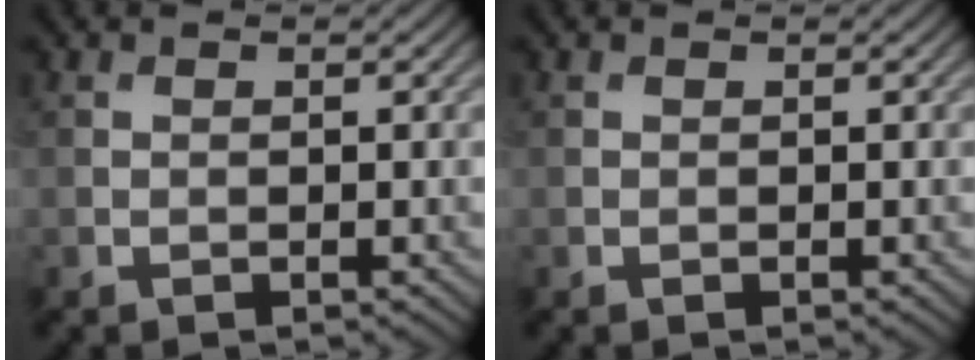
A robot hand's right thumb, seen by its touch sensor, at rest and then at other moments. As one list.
[{"total": 0.0}]